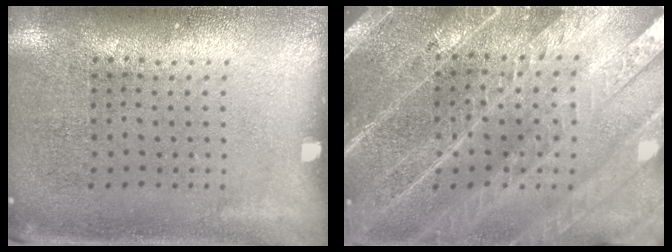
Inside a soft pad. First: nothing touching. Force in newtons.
{"total": 4.3, "press": 3.9, "slide": 1.8}